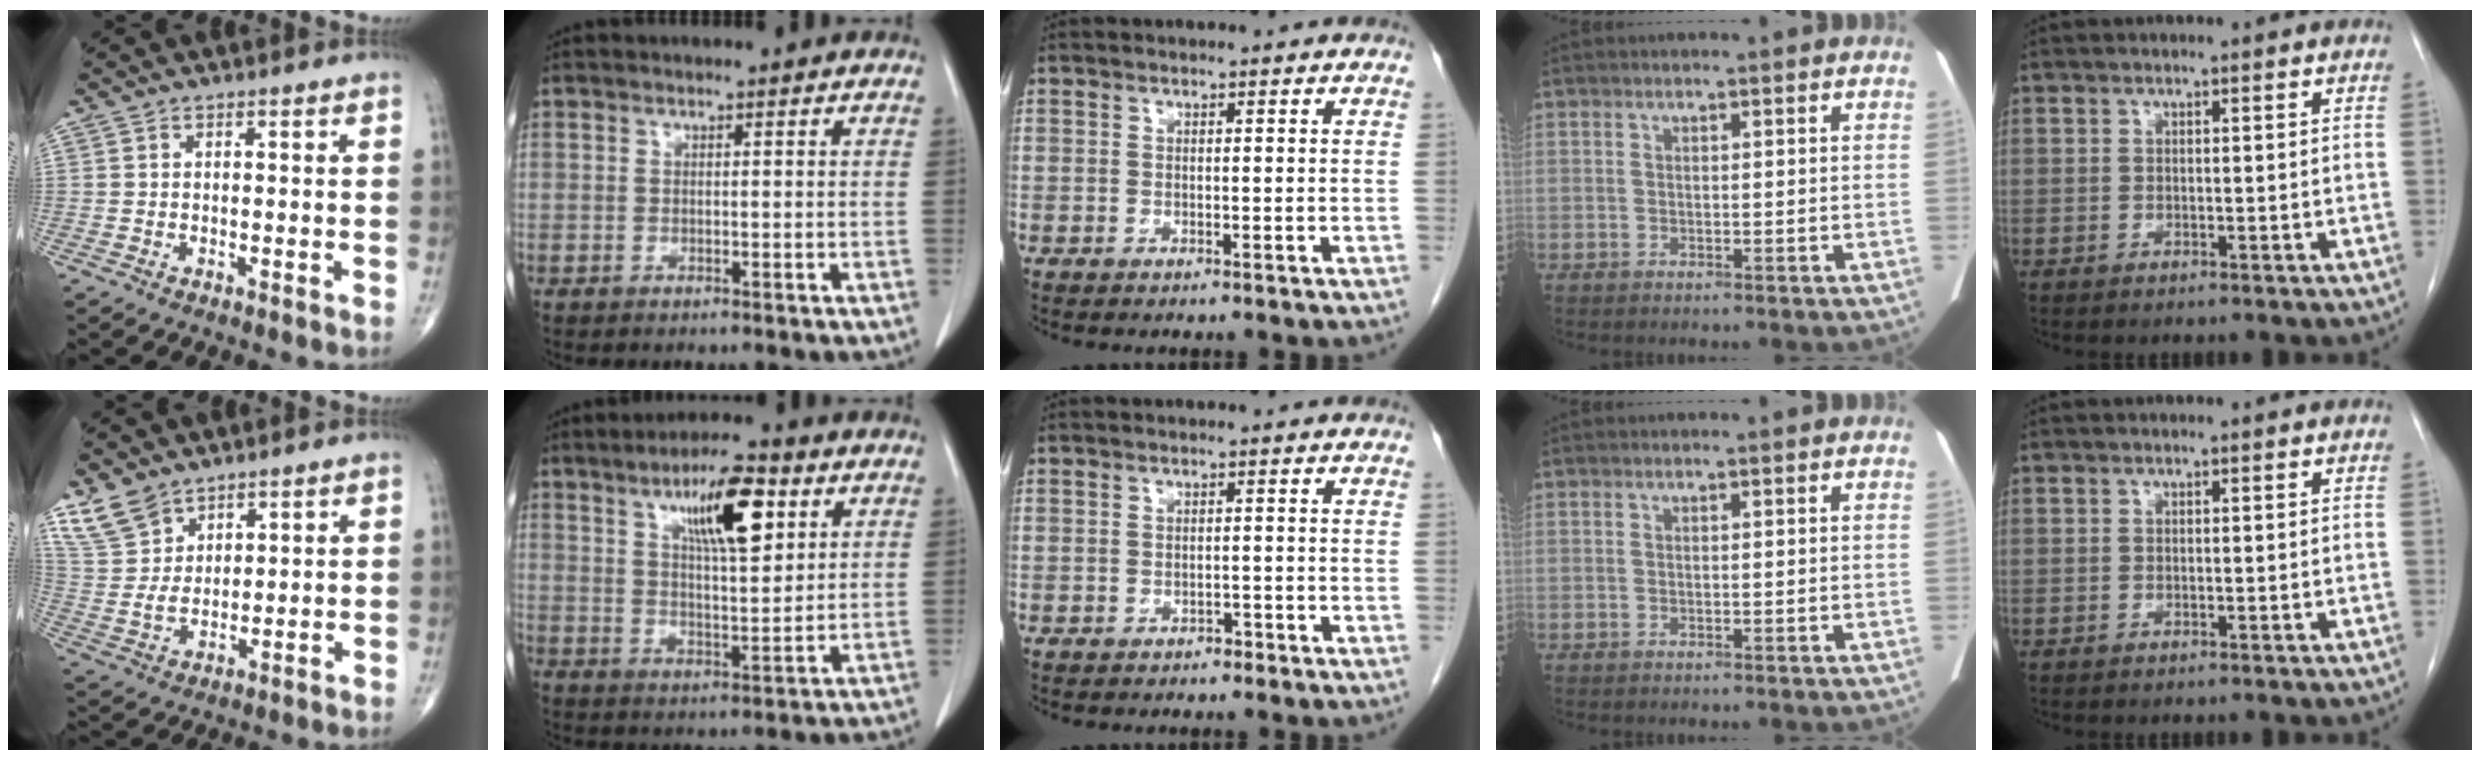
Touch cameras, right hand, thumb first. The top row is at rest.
{"thumb": {"total": 8.1, "force": [6.0, 4.5, 2.9], "torque": [-0.053, -0.020, 0.134]}, "index": {"total": 11.1, "force": [5.2, 2.5, 9.5], "torque": [-0.163, 0.006, 0.088]}, "middle": {"total": 1.1, "force": [-0.9, 0.5, 0.3], "torque": [-0.009, 0.001, -0.013]}}